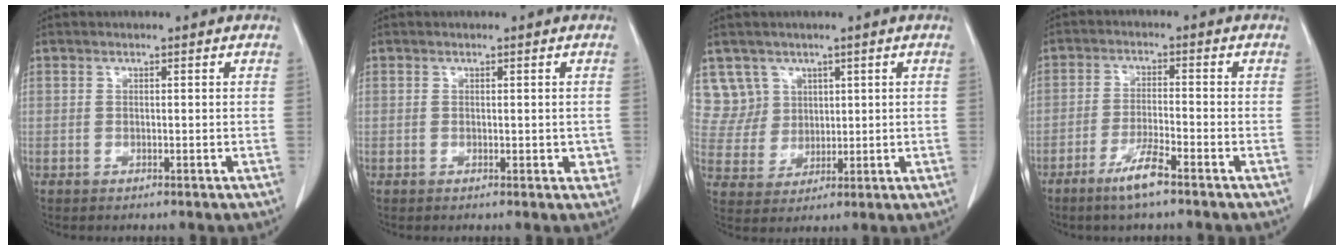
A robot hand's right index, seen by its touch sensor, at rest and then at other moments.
{"total": 1.6, "force": [0.1, 1.0, 1.1], "torque": [-0.005, 0.001, 0.001]}
{"total": 6.5, "force": [3.6, 5.4, -0.3], "torque": [0.009, 0.010, 0.083]}
{"total": 5.4, "force": [-3.7, 0.1, 3.9], "torque": [-0.078, -0.007, -0.072]}